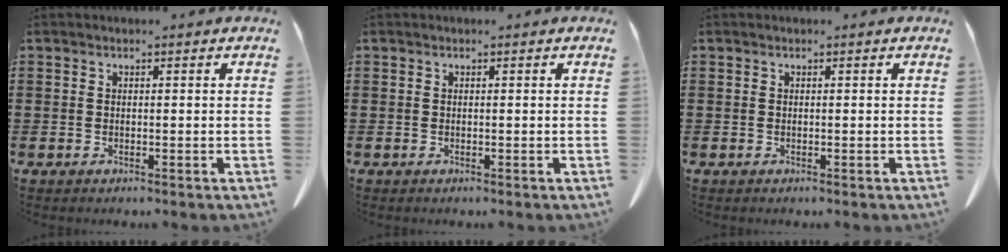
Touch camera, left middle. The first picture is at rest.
{"total": 0.0}
{"total": 0.0}